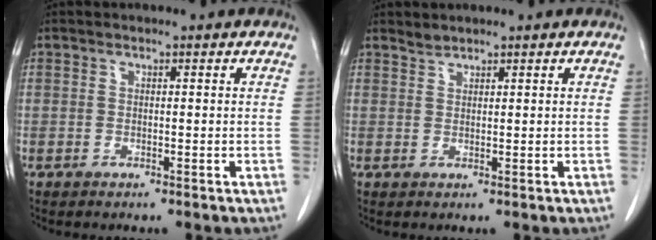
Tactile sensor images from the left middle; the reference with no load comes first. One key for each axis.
{"total": 1.0, "fx": 1.0, "fy": 0.0, "fz": -0.1, "tx": -0.003, "ty": -0.002, "tz": 0.023}